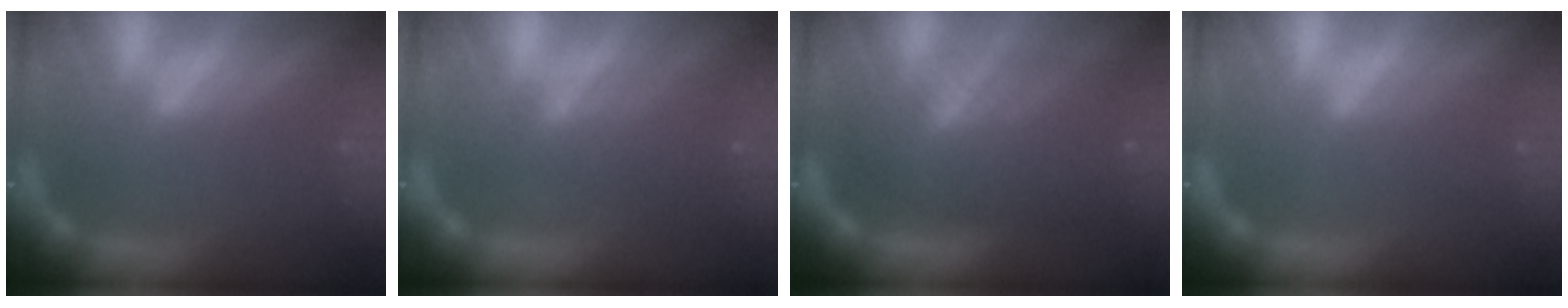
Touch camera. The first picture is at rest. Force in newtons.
{"total": 4.1}
{"total": 8.6}
{"total": 2.5}